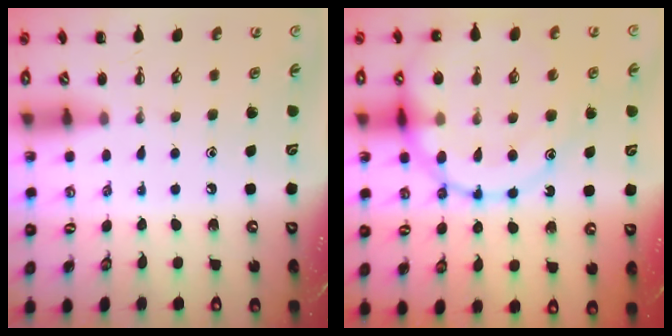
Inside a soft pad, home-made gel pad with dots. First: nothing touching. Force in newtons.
{"total": 21.0, "press": 20.8, "slide": 2.9}